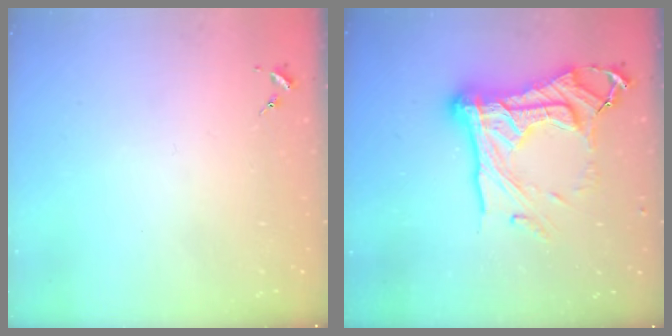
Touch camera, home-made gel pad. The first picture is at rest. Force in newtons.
{"total": 26.5, "press": 26.4, "slide": 2.6}